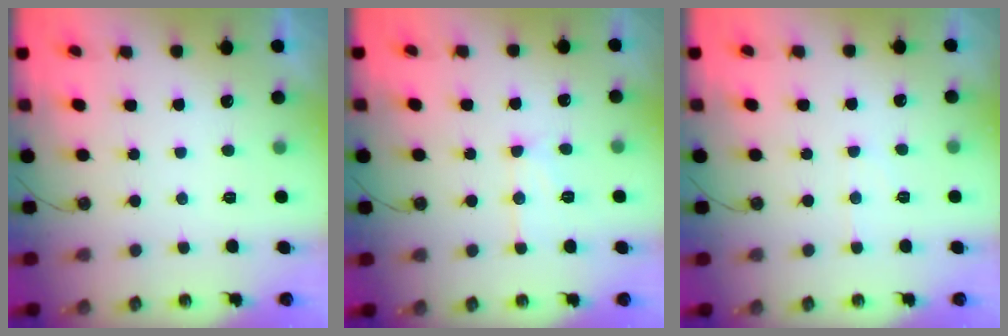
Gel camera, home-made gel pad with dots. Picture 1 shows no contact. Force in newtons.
{"total": 10.5, "press": 10.5, "slide": 0.8}
{"total": 5.5, "press": 5.5, "slide": 0.7}